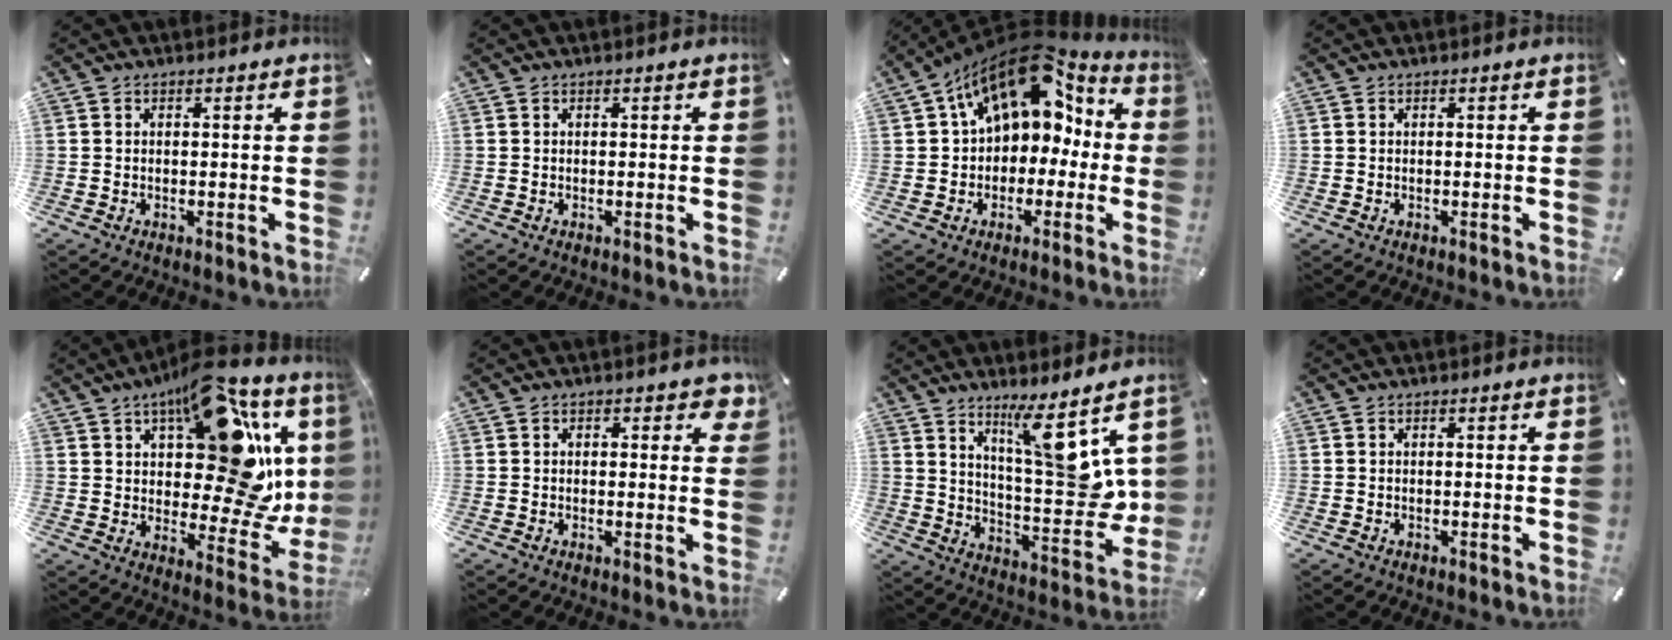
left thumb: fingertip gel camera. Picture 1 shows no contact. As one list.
[{"total": 0.0}, {"total": 16.5, "force": [7.1, 11.3, 9.6], "torque": [-0.159, -0.038, 0.124]}, {"total": 0.0}, {"total": 24.4, "force": [8.6, 11.6, 19.7], "torque": [-0.281, -0.067, 0.139]}, {"total": 2.4, "force": [1.0, 1.5, 1.6], "torque": [-0.013, -0.002, 0.012]}, {"total": 14.8, "force": [8.6, 3.9, 11.3], "torque": [-0.149, -0.082, 0.144]}, {"total": 0.0}]